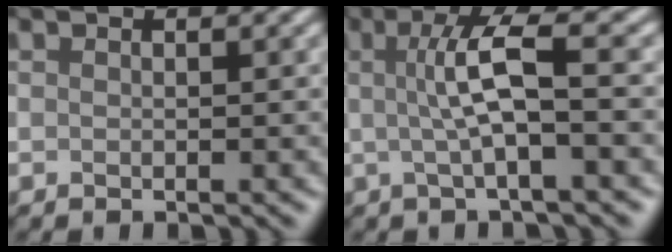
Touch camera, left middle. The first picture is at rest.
{"total": 4.8, "force": [0.3, 0.7, 4.7], "torque": [-0.089, 0.011, 0.010]}